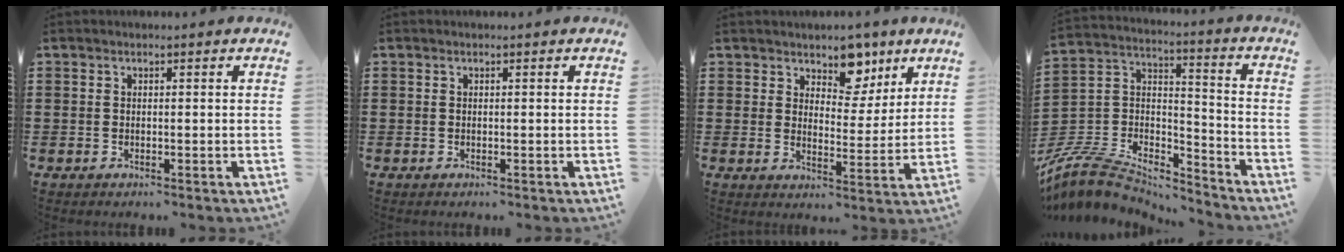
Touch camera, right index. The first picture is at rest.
{"total": 0.0}
{"total": 7.1, "force": [5.4, 4.2, 2.0], "torque": [-0.038, -0.021, 0.093]}
{"total": 9.5, "force": [-8.1, 3.4, 3.6], "torque": [-0.090, 0.010, -0.165]}